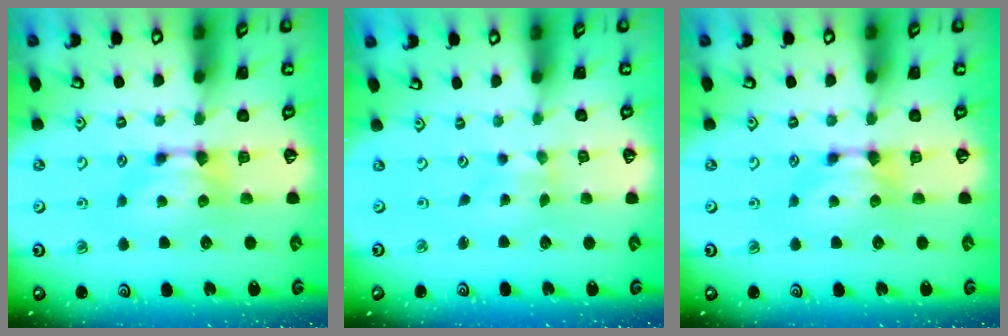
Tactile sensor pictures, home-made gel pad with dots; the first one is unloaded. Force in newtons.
{"total": 3.9, "press": 3.9, "slide": 0.7}
{"total": 0.0}